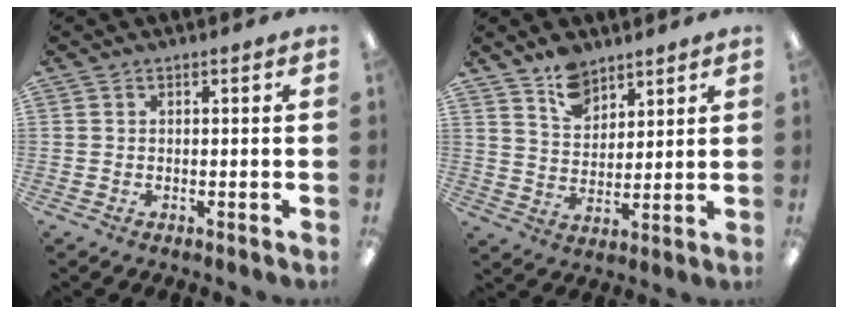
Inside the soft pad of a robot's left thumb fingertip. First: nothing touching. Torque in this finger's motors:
{"motor_torque": [0.14, 0.12, -0.10, -0.06, 0.05]}